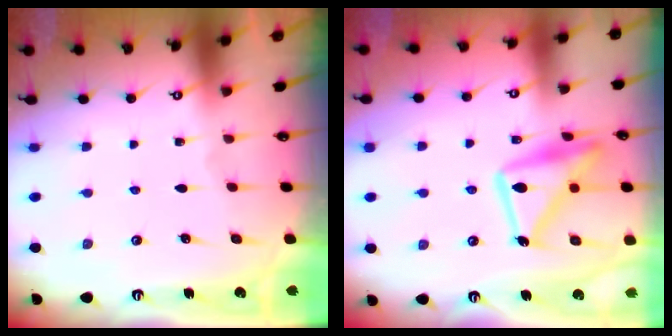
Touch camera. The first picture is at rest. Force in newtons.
{"total": 16.7, "press": 16.6, "slide": 1.1}